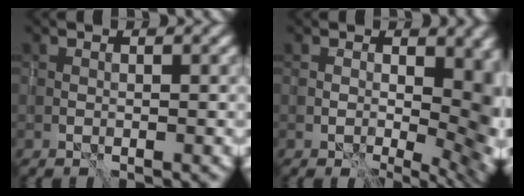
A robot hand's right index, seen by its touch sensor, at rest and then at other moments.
{"total": 11.6, "force": [0.4, 6.6, 9.5], "torque": [-0.102, -0.011, 0.019]}